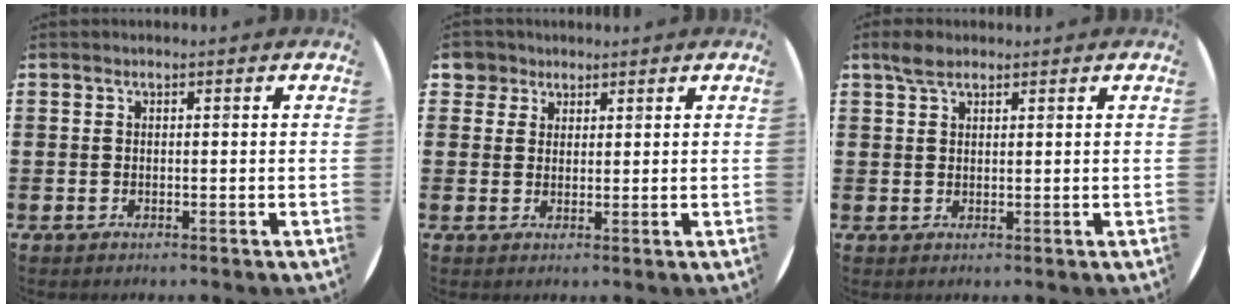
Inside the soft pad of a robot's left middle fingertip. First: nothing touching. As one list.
[{"total": 3.2, "force": [2.4, 2.2, 0.3], "torque": [-0.002, 0.004, 0.043]}, {"total": 2.5, "force": [1.9, 1.0, 1.3], "torque": [-0.022, 0.003, 0.033]}]